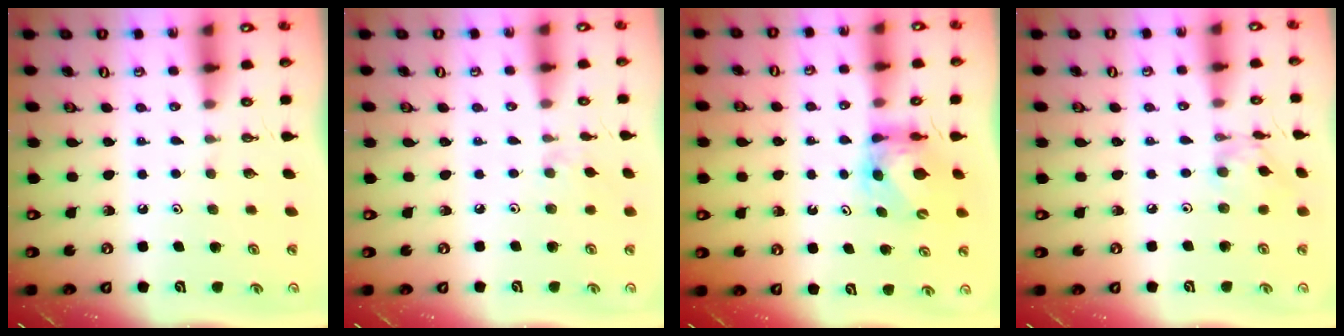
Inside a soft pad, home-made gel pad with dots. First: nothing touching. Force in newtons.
{"total": 1.5, "press": 1.4, "slide": 0.4}
{"total": 5.7, "press": 5.6, "slide": 0.6}
{"total": 4.0, "press": 4.0, "slide": 0.5}